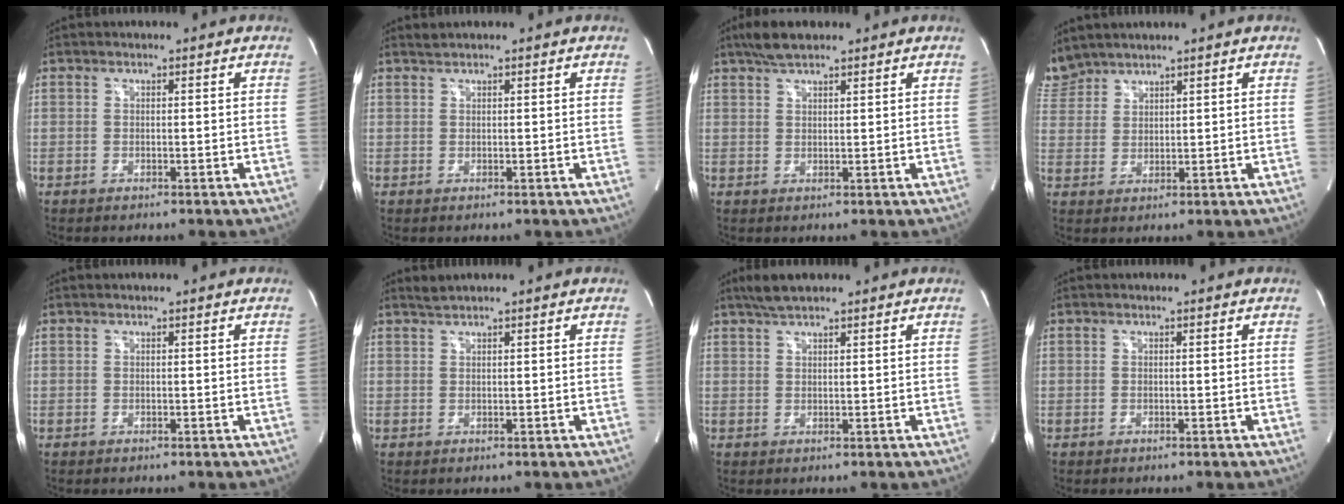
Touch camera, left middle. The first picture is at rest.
{"total": 0.6, "force": [0.6, -0.2, 0.0], "torque": [-0.006, 0.003, 0.017]}
{"total": 4.4, "force": [3.5, 1.2, 2.4], "torque": [-0.058, 0.013, 0.067]}
{"total": 5.0, "force": [4.8, 1.2, 0.0], "torque": [-0.013, 0.015, 0.108]}
{"total": 0.0}
{"total": 1.1, "force": [1.0, -0.4, 0.1], "torque": [-0.007, 0.004, 0.027]}
{"total": 3.5, "force": [2.9, 0.5, 1.9], "torque": [-0.045, 0.012, 0.058]}
{"total": 0.0}